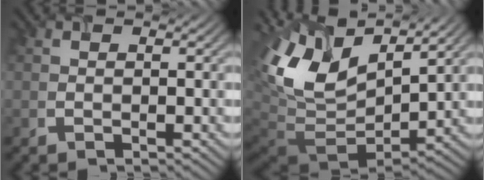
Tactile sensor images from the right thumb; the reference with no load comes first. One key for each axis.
{"total": 13.1, "fx": 3.7, "fy": 7.6, "fz": 10.0, "tx": -0.218, "ty": 0.003, "tz": 0.073}